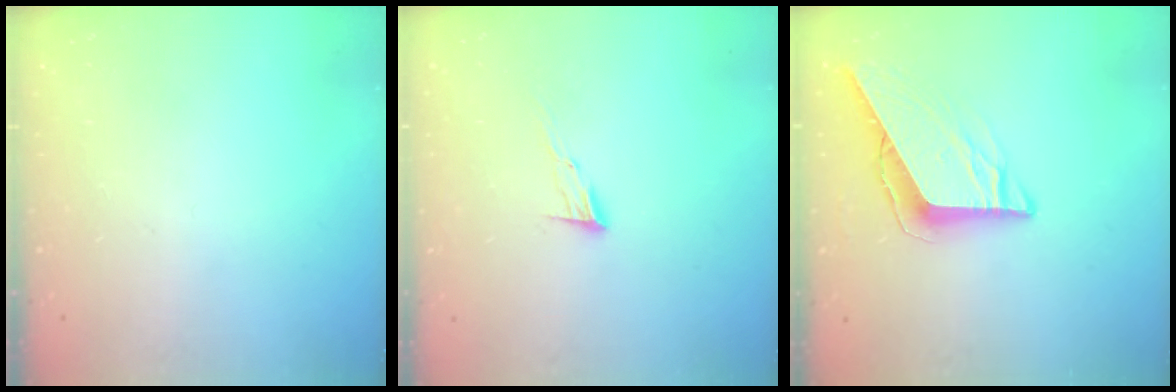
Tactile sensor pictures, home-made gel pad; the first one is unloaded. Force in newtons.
{"total": 6.1, "press": 6.1, "slide": 0.6}
{"total": 9.8, "press": 9.7, "slide": 1.1}